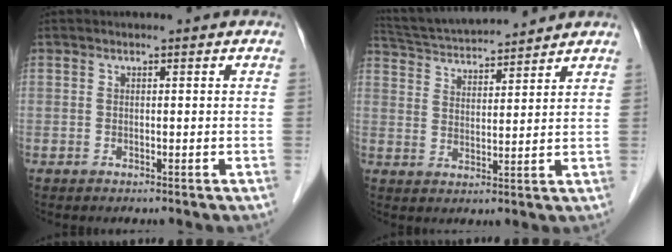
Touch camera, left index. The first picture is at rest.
{"total": 12.9, "force": [12.1, 1.1, 4.3], "torque": [-0.087, 0.027, 0.203]}